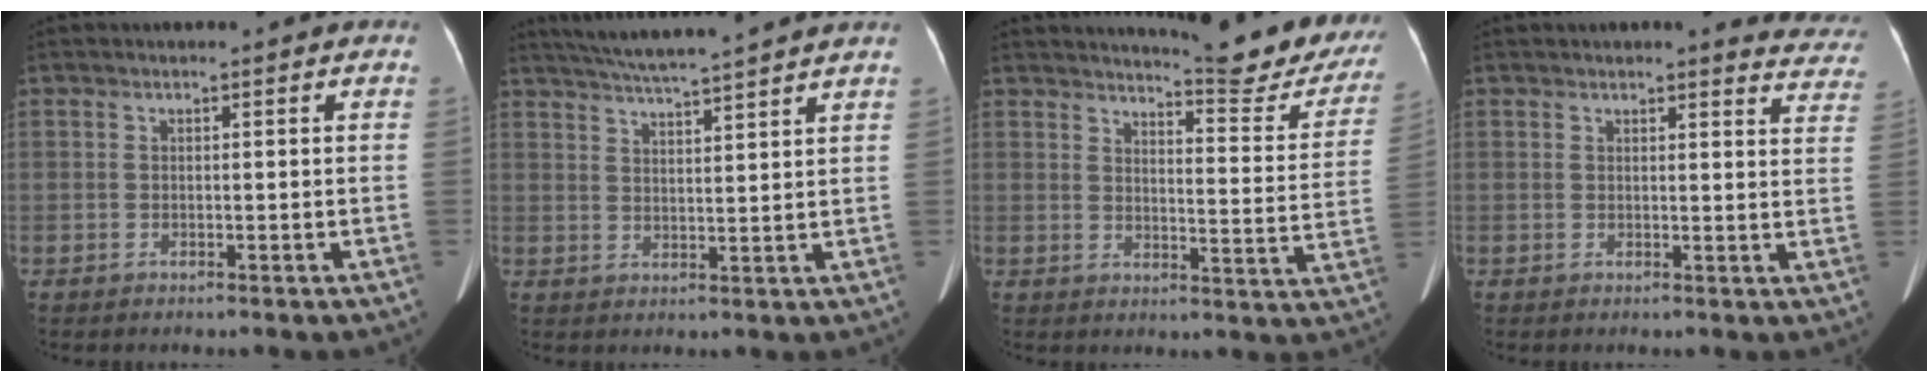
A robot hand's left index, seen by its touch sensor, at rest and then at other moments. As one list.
[{"total": 11.6, "force": [10.4, -1.1, 5.2], "torque": [-0.093, 0.021, 0.150]}, {"total": 15.7, "force": [14.7, 1.3, 5.2], "torque": [-0.057, -0.079, 0.162]}, {"total": 7.8, "force": [7.5, 1.7, 1.2], "torque": [0.023, -0.022, 0.048]}]